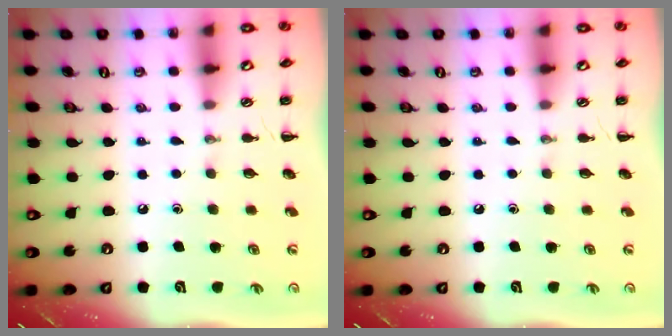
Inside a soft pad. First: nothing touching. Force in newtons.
{"total": 0.0}